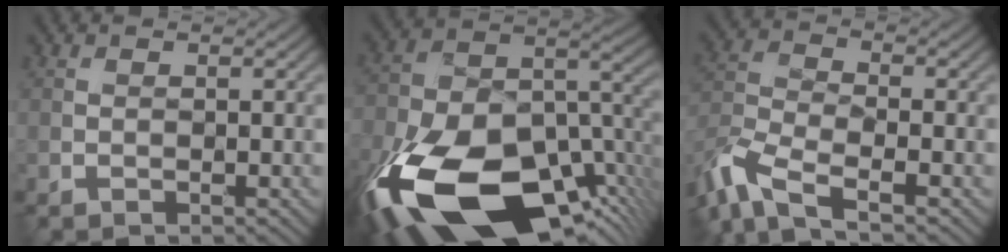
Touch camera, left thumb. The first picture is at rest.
{"total": 21.9, "force": [-11.3, 10.9, 15.3], "torque": [-0.347, -0.064, -0.150]}
{"total": 8.2, "force": [-6.0, 2.7, 4.8], "torque": [-0.116, -0.016, -0.133]}